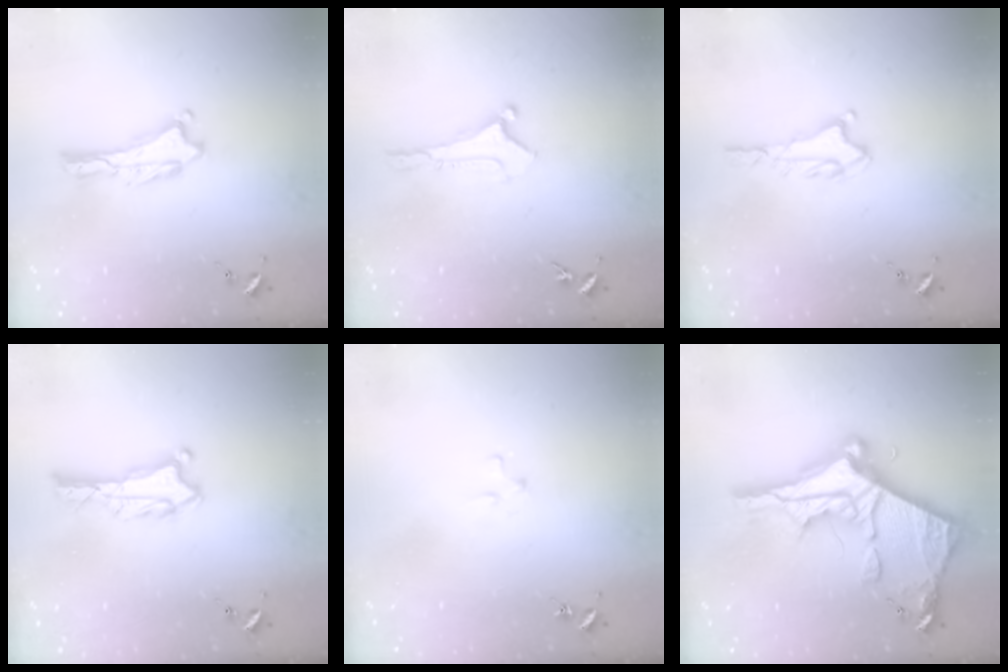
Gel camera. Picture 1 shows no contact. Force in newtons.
{"total": 0.0}
{"total": 1.8, "press": 1.8, "slide": 0.2}
{"total": 0.7, "press": 0.7, "slide": 0.1}
{"total": 1.8, "press": 1.8, "slide": 0.1}
{"total": 13.1, "press": 13.0, "slide": 1.2}